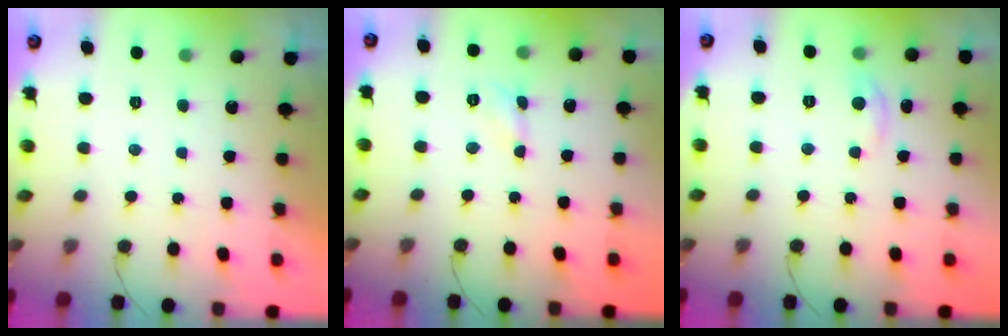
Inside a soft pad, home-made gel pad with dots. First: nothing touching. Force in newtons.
{"total": 2.8, "press": 2.8, "slide": 0.4}
{"total": 3.3, "press": 3.3, "slide": 0.5}